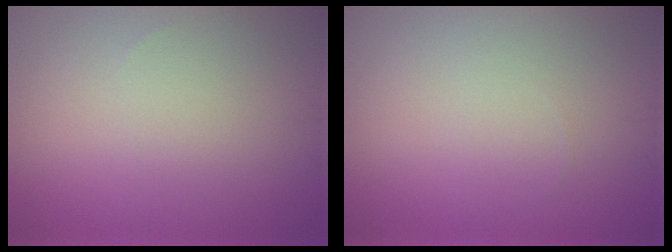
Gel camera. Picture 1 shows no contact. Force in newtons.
{"total": 0.0}